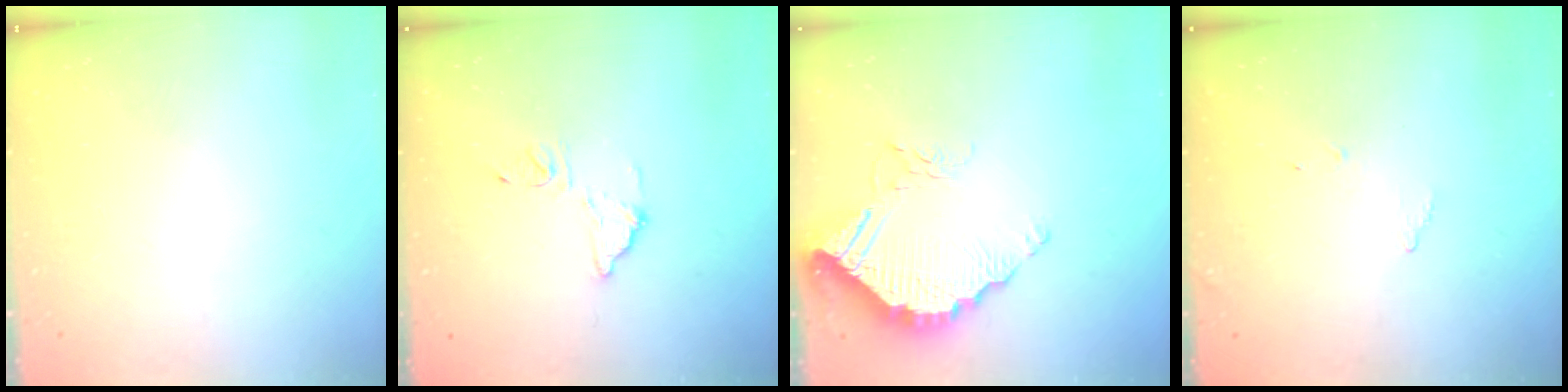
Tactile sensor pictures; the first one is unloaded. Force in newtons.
{"total": 8.8, "press": 8.7, "slide": 0.7}
{"total": 12.2, "press": 12.1, "slide": 0.7}
{"total": 7.7, "press": 7.7, "slide": 0.3}